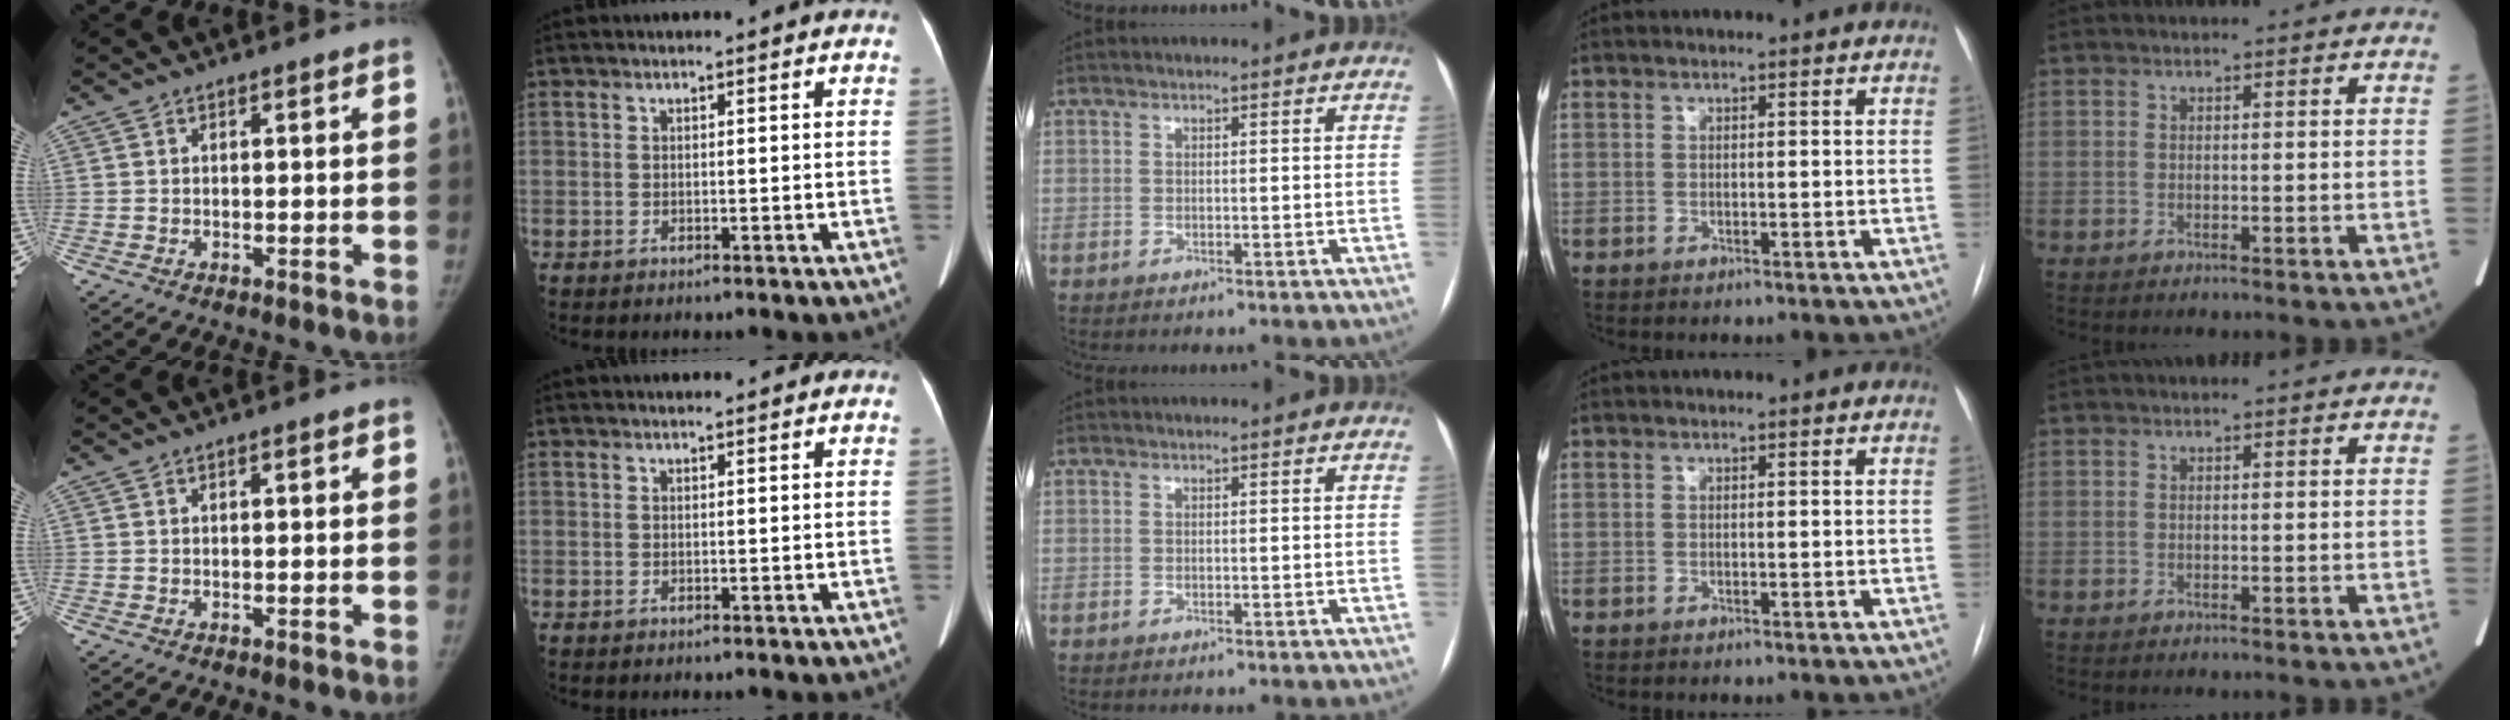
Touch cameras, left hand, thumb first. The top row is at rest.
{"thumb": {"total": 1.0, "force": [0.4, 0.4, 0.9], "torque": [-0.009, 0.003, 0.004]}, "index": {"total": 0.6, "force": [0.6, 0.1, 0.1], "torque": [-0.008, 0.005, 0.010]}}